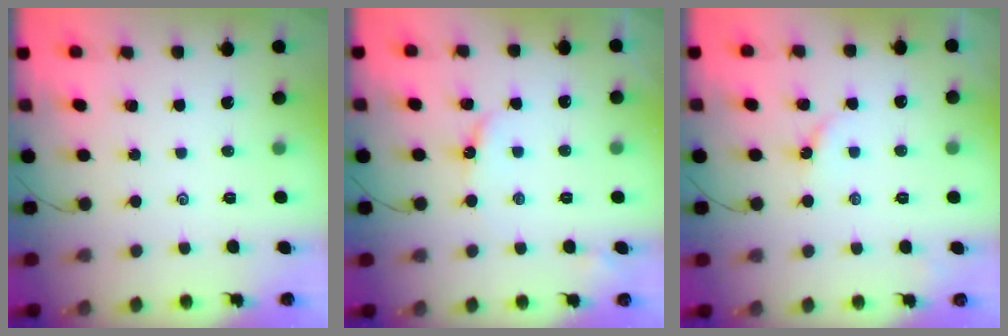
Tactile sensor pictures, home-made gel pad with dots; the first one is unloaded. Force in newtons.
{"total": 3.5, "press": 3.5, "slide": 0.4}
{"total": 2.4, "press": 2.4, "slide": 0.3}